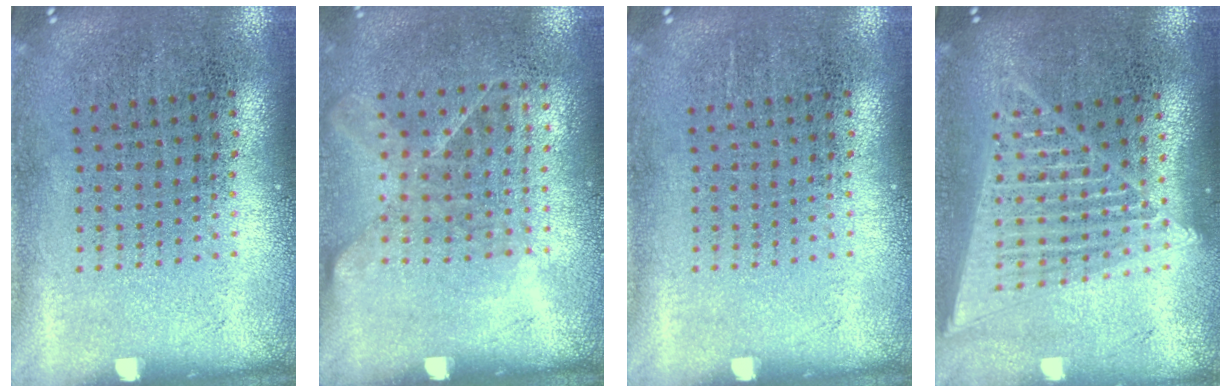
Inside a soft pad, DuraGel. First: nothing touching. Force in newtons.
{"total": 1.2, "press": 0.9, "slide": 0.8}
{"total": 0.0}
{"total": 1.8, "press": 1.6, "slide": 0.8}